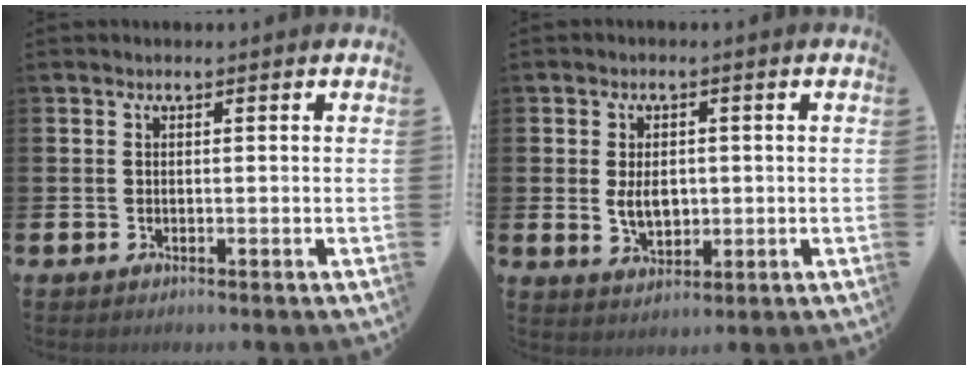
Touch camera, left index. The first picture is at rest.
{"total": 4.0, "force": [0.2, 2.6, 3.0], "torque": [-0.037, 0.000, -0.002]}